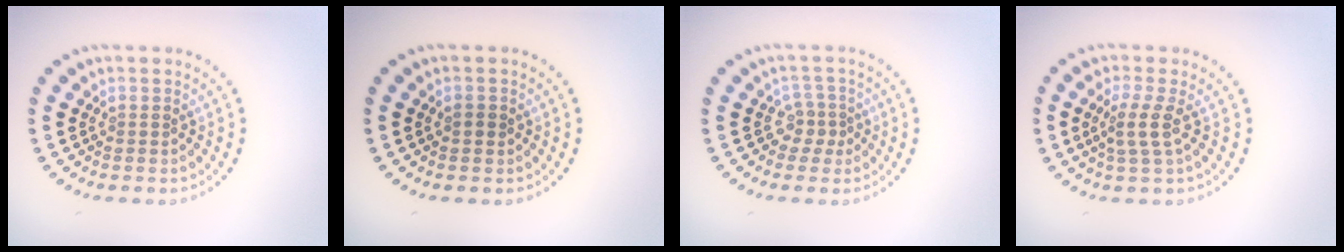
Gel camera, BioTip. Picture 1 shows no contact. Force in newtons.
{"total": 0.7, "press": 0.6, "slide": 0.2}
{"total": 1.9, "press": 1.3, "slide": 1.4}
{"total": 2.2, "press": 1.7, "slide": 1.4}